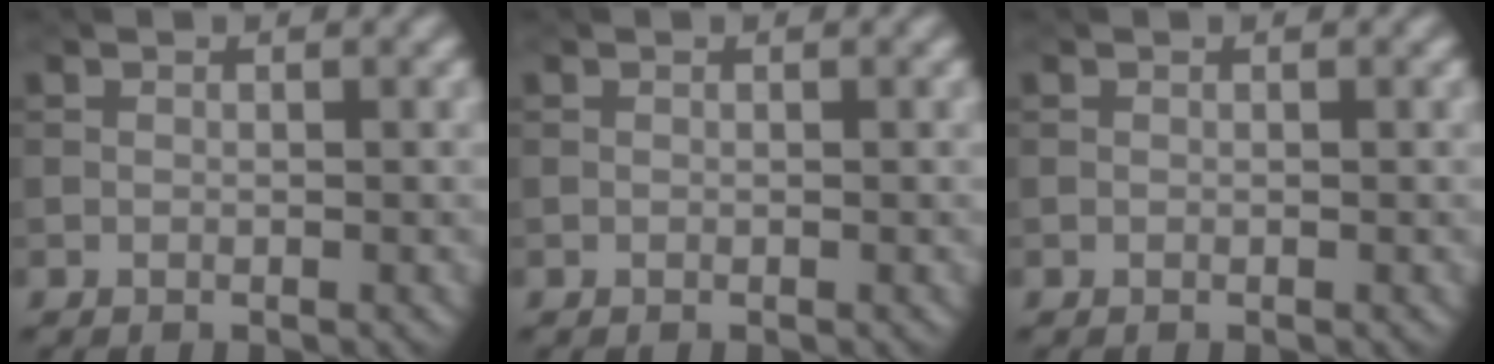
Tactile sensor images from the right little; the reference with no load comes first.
{"total": 0.0}
{"total": 0.0}